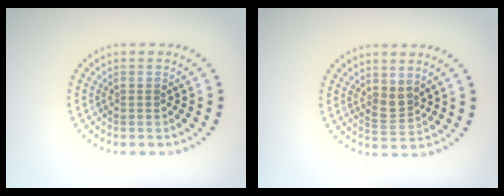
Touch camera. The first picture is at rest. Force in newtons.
{"total": 1.8, "press": 1.5, "slide": 1.0}